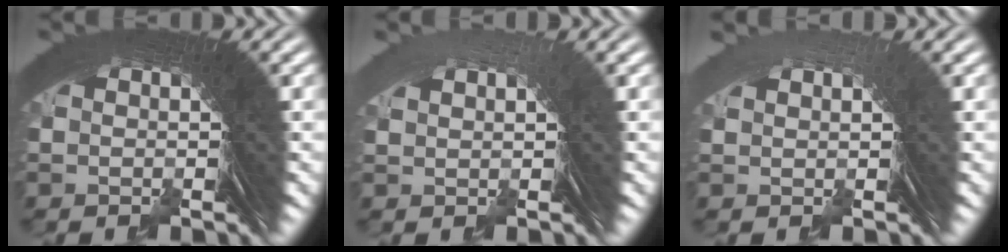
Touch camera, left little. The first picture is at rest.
{"total": 1.6, "force": [0.3, -1.1, -1.1], "torque": [0.031, 0.006, 0.012]}
{"total": 1.4, "force": [0.4, -1.0, -0.9], "torque": [0.028, 0.007, 0.009]}